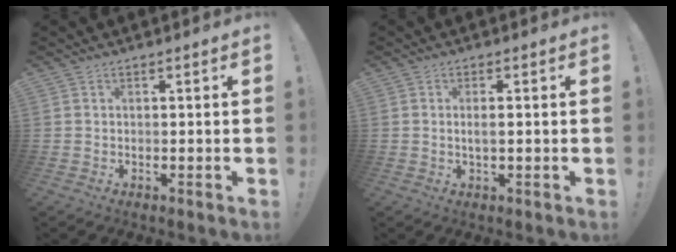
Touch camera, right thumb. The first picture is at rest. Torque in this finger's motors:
{"motor_torque": [-0.05, -0.15, -0.12, 0.14, 0.00]}